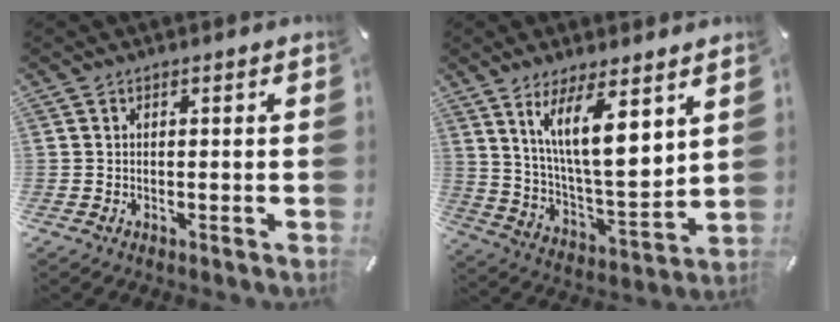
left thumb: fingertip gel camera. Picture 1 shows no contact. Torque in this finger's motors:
{"motor_torque": [1.88, 1.88, 1.39, -1.39, 0.40]}